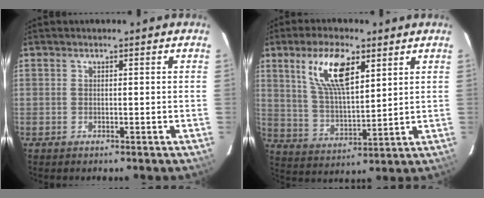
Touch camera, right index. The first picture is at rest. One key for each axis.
{"total": 12.2, "fx": 6.0, "fy": 4.5, "fz": 9.5, "tx": -0.181, "ty": 0.010, "tz": 0.122}